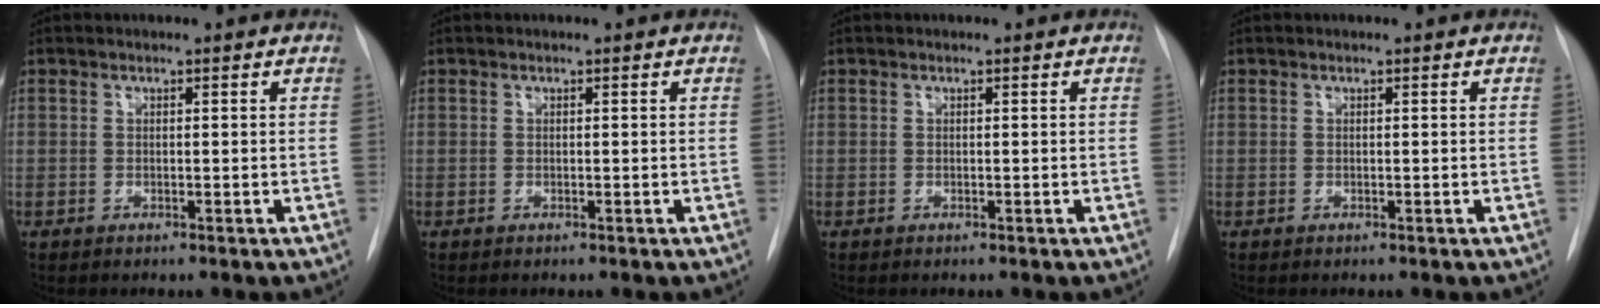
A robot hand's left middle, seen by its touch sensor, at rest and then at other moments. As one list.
[{"total": 0.0}, {"total": 0.0}, {"total": 0.0}]